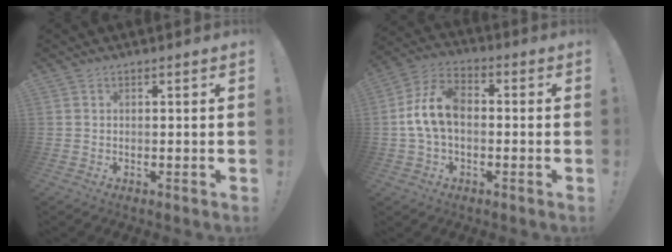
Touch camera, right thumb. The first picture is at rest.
{"total": 12.0, "force": [-0.2, 7.8, 9.1], "torque": [-0.169, 0.010, -0.001]}